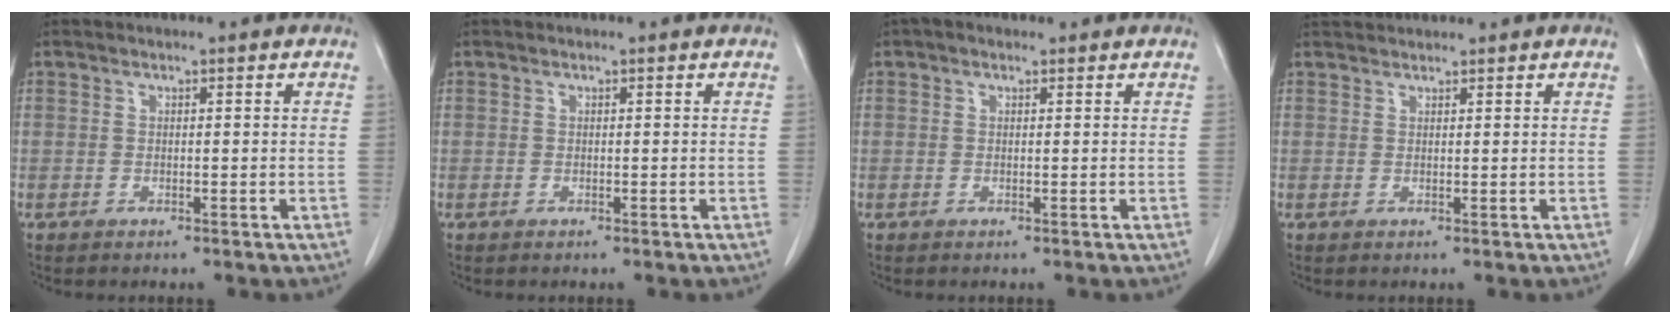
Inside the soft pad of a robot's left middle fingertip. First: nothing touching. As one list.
[{"total": 0.0}, {"total": 1.5, "force": [0.9, 0.9, 0.6], "torque": [-0.016, 0.019, 0.013]}, {"total": 2.3, "force": [2.3, 0.1, 0.1], "torque": [-0.007, 0.023, 0.044]}]